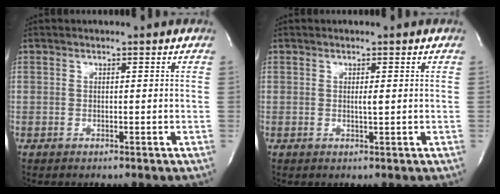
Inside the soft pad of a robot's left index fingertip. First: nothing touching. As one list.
[{"total": 0.9, "force": [-0.1, -0.1, 0.9], "torque": [-0.023, -0.009, 0.000]}]